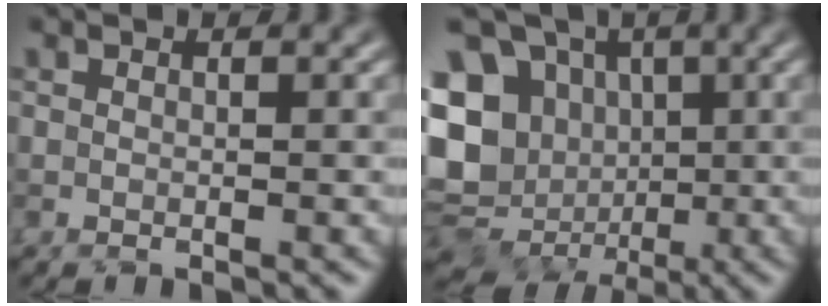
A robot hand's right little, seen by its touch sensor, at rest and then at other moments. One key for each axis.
{"total": 15.8, "fx": -1.0, "fy": 14.3, "fz": 6.7, "tx": -0.143, "ty": -0.012, "tz": -0.033}